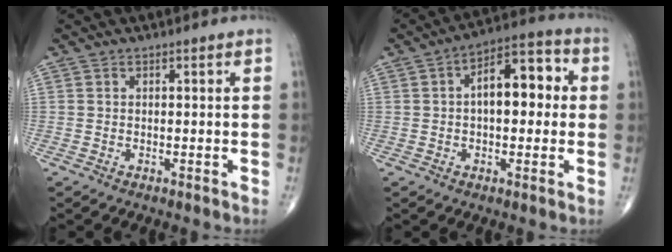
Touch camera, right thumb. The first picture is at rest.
{"total": 11.7, "force": [1.3, 6.1, 9.9], "torque": [-0.122, 0.031, 0.009]}